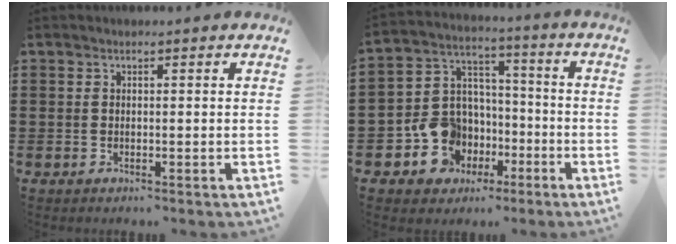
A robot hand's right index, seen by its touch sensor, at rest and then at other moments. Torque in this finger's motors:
{"motor_torque": [1.58, -0.56, 0.91, 0.15]}